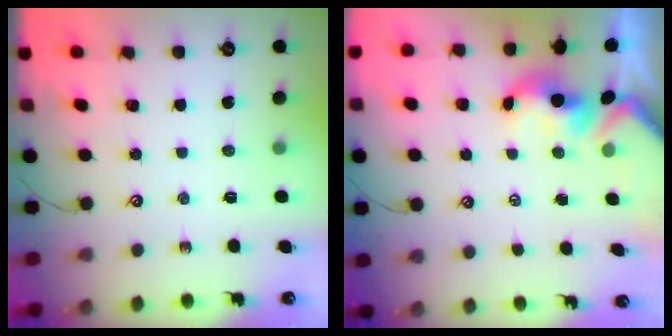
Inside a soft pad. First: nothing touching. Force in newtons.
{"total": 1.6, "press": 1.4, "slide": 0.7}